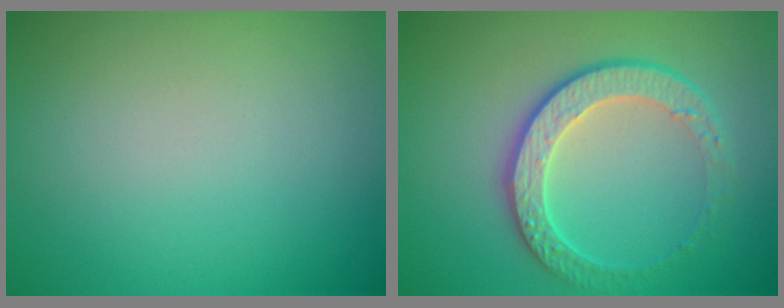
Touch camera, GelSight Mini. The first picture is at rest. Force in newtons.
{"total": 3.9, "press": 3.4, "slide": 1.7}